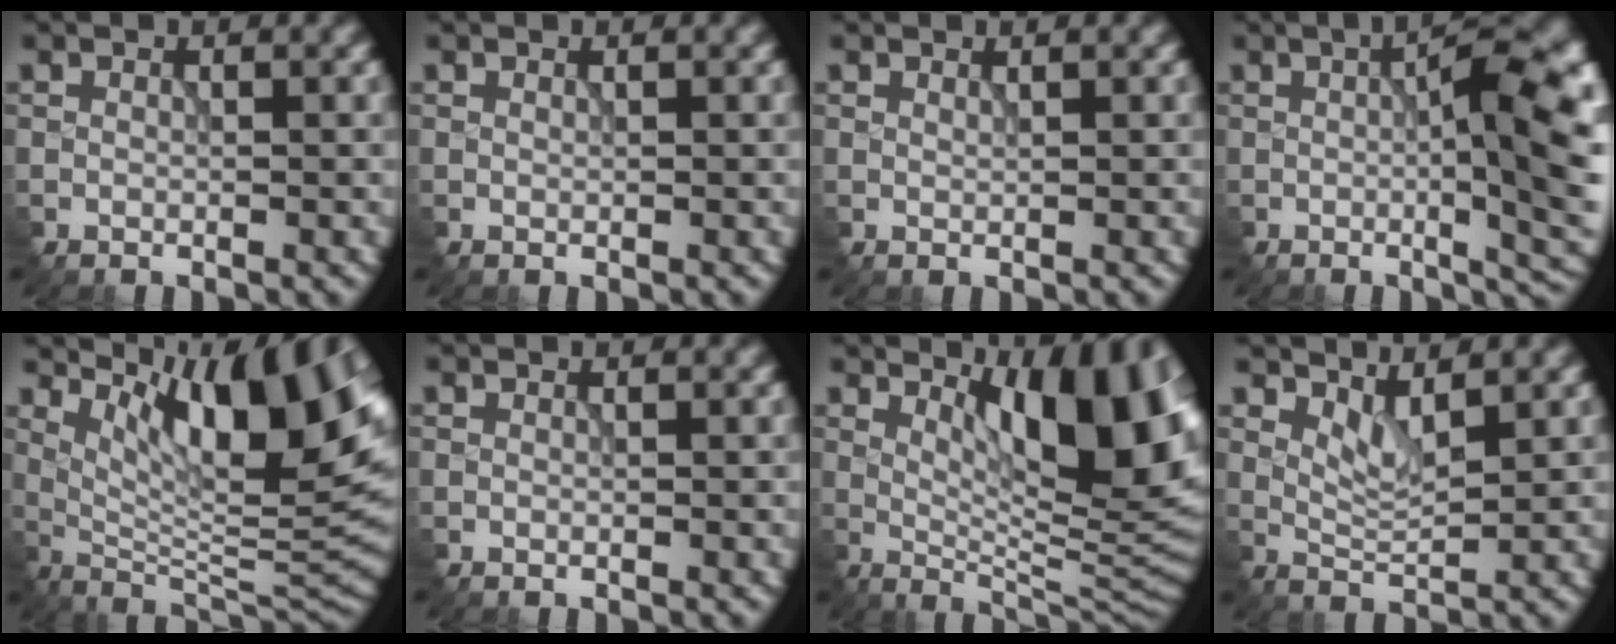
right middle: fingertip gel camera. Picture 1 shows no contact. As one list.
[{"total": 0.0}, {"total": 0.5, "force": [0.5, 0.1, -0.1], "torque": [0.003, 0.000, 0.011]}, {"total": 11.6, "force": [0.2, 3.5, 11.1], "torque": [-0.132, -0.002, 0.008]}, {"total": 12.9, "force": [5.8, 3.6, 11.0], "torque": [-0.165, -0.003, 0.106]}, {"total": 0.0}, {"total": 11.7, "force": [3.9, 4.0, 10.3], "torque": [-0.131, -0.006, 0.065]}, {"total": 1.9, "force": [1.5, 0.5, 1.1], "torque": [-0.029, -0.012, 0.036]}]